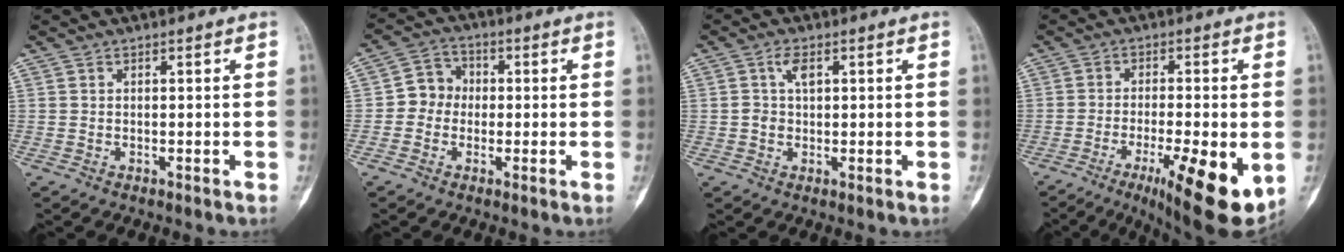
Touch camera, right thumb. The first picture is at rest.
{"total": 5.6, "force": [-0.6, 5.1, 2.3], "torque": [-0.010, 0.017, -0.024]}
{"total": 3.1, "force": [1.1, 2.0, 2.1], "torque": [-0.031, 0.006, 0.021]}
{"total": 15.8, "force": [-5.2, 4.0, 14.4], "torque": [-0.177, -0.012, -0.064]}